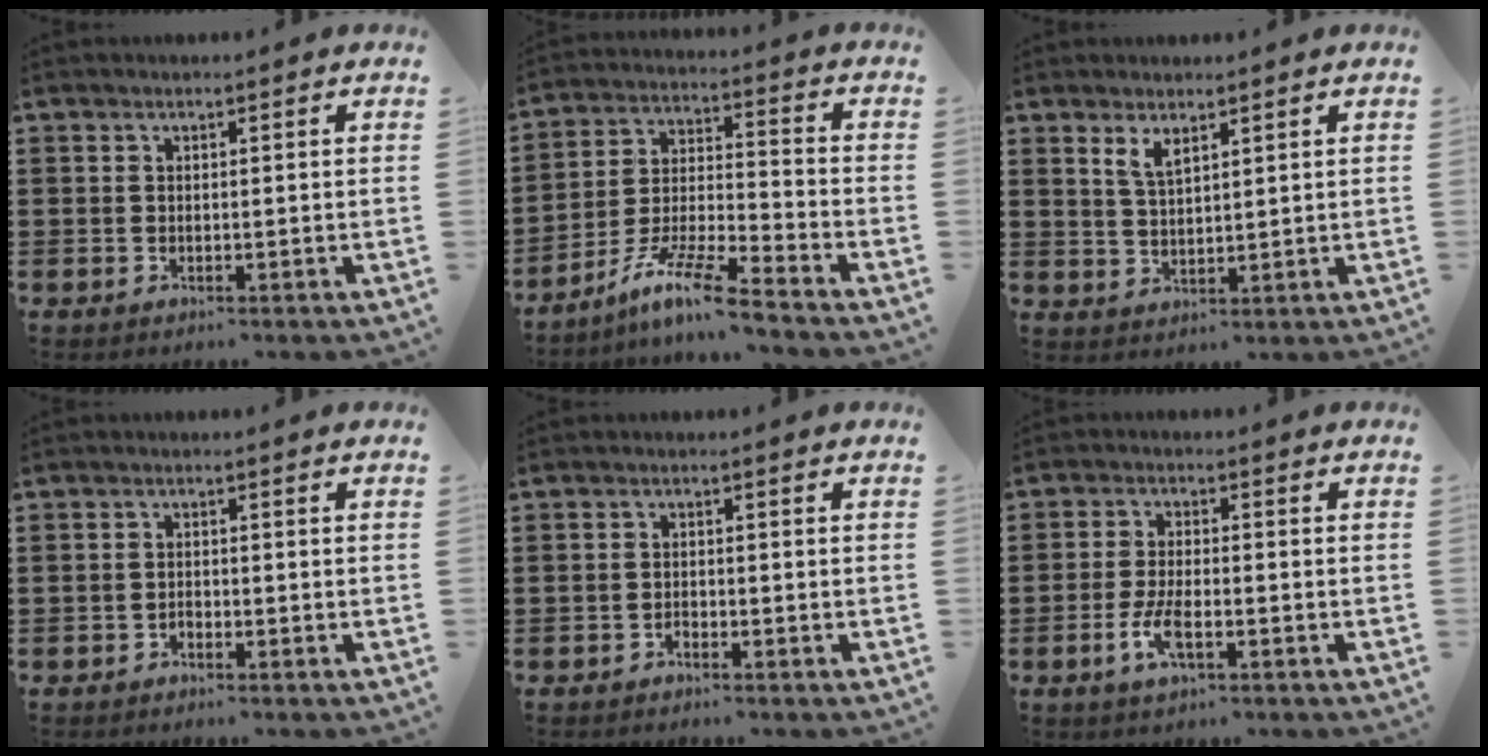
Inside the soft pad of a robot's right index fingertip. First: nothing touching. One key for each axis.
{"total": 10.1, "fx": -8.2, "fy": 0.5, "fz": 6.0, "tx": -0.122, "ty": 0.007, "tz": -0.163}
{"total": 2.9, "fx": 2.0, "fy": 1.0, "fz": 1.8, "tx": -0.040, "ty": 0.004, "tz": 0.036}
{"total": 0.9, "fx": -0.7, "fy": 0.5, "fz": 0.3, "tx": -0.009, "ty": -0.001, "tz": -0.015}
{"total": 1.1, "fx": -1.0, "fy": 0.4, "fz": 0.3, "tx": -0.010, "ty": 0.000, "tz": -0.020}
{"total": 4.6, "fx": -1.9, "fy": 1.6, "fz": 3.8, "tx": -0.084, "ty": -0.002, "tz": -0.040}